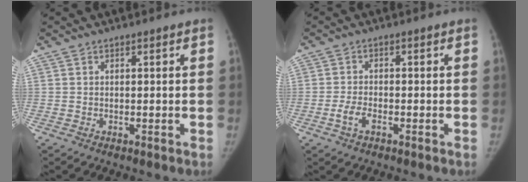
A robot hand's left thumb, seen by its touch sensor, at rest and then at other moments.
{"total": 3.0, "force": [-1.4, 1.4, 2.2], "torque": [-0.051, 0.011, -0.028]}